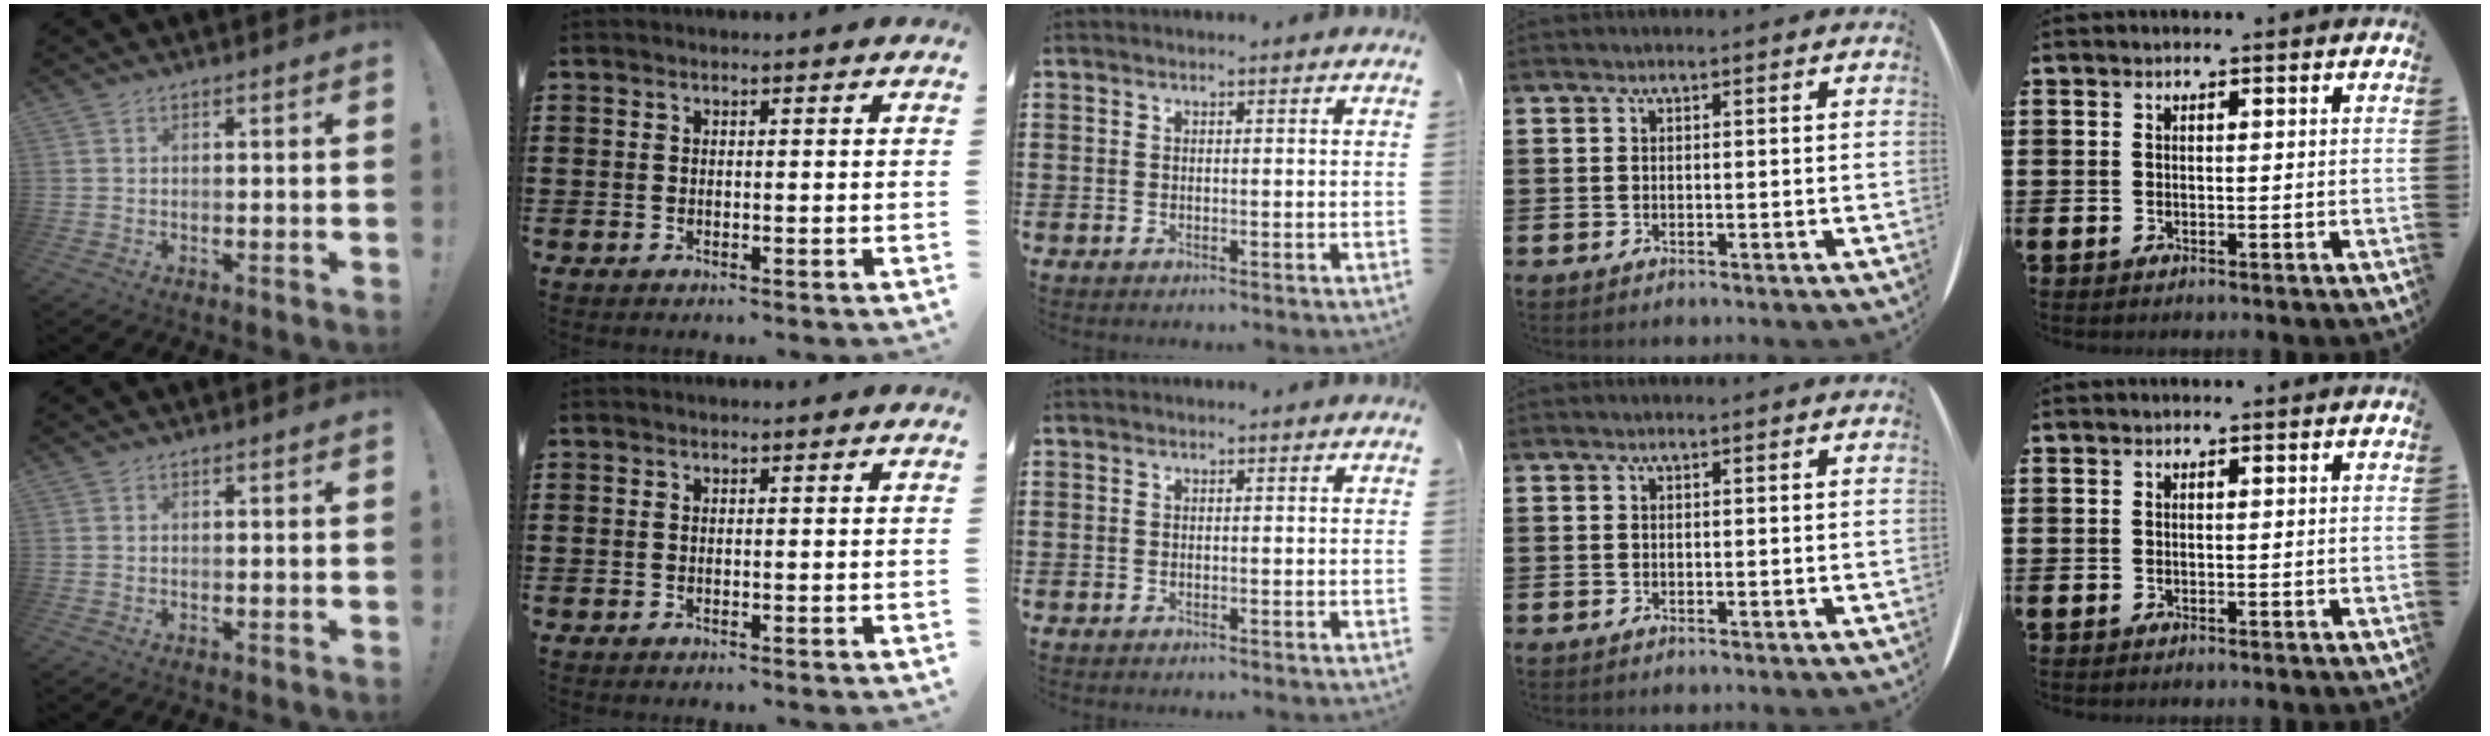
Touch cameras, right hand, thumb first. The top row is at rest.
{}